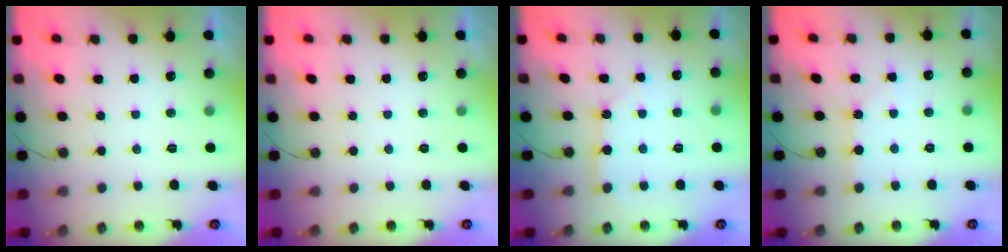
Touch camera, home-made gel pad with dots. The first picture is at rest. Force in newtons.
{"total": 0.0}
{"total": 2.8, "press": 2.8, "slide": 0.2}
{"total": 1.7, "press": 1.6, "slide": 0.3}